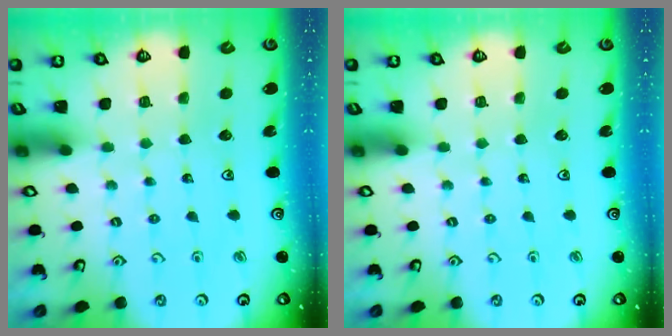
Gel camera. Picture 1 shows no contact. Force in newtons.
{"total": 0.0}